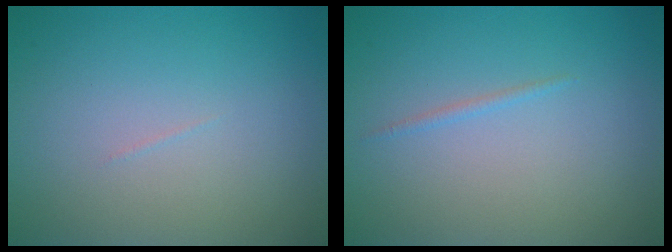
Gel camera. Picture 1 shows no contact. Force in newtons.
{"total": 0.6, "press": 0.6, "slide": 0.1}